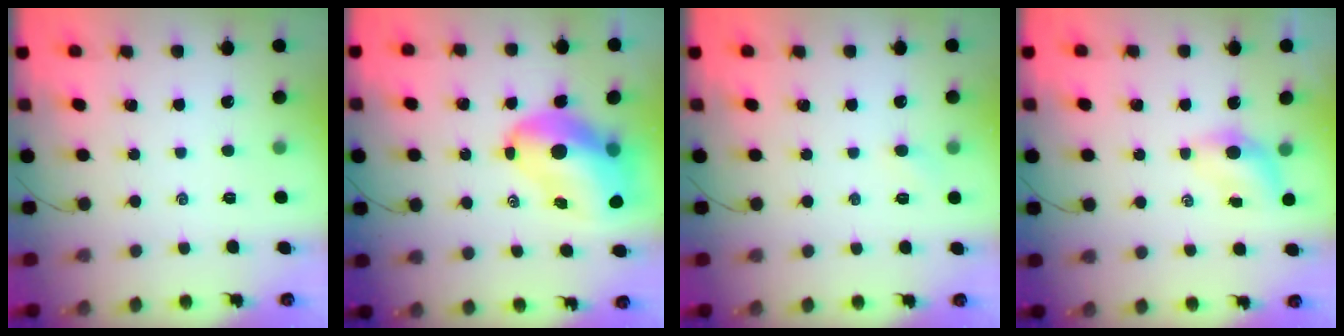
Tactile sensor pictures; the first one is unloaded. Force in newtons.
{"total": 12.9, "press": 12.4, "slide": 3.5}
{"total": 2.2, "press": 2.1, "slide": 0.6}
{"total": 4.0, "press": 3.9, "slide": 0.9}